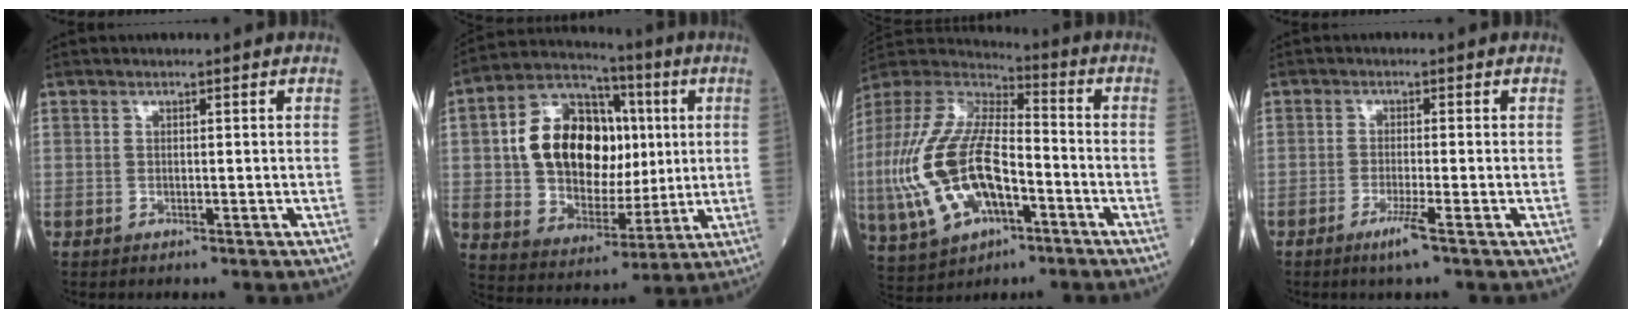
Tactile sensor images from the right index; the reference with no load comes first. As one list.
[{"total": 17.5, "force": [2.8, 11.2, 13.2], "torque": [-0.244, 0.037, 0.051]}, {"total": 19.8, "force": [-5.5, 8.9, 16.8], "torque": [-0.385, 0.000, -0.095]}, {"total": 3.4, "force": [-2.0, -0.5, 2.8], "torque": [-0.058, -0.011, -0.040]}]